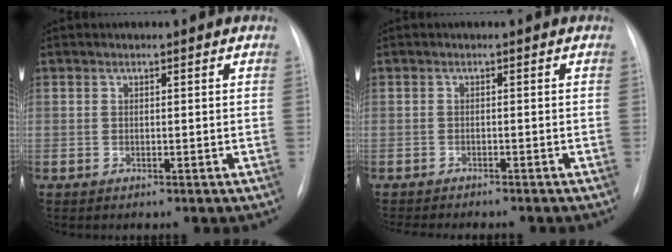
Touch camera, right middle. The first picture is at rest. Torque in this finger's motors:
{"motor_torque": [0.41, -0.45, 0.10, 0.02]}